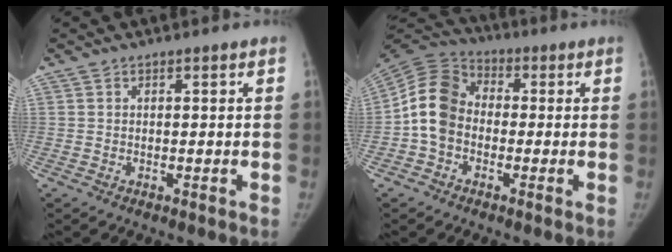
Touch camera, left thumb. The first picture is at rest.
{"total": 10.7, "force": [-1.6, 8.4, 6.4], "torque": [-0.121, 0.029, -0.047]}